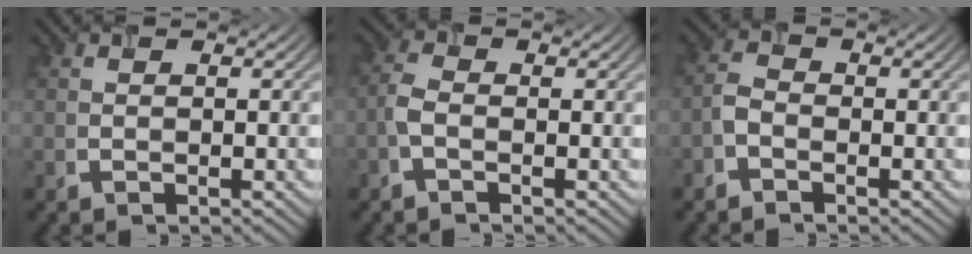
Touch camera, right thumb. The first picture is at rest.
{"total": 2.2, "force": [-0.9, 1.0, 1.7], "torque": [-0.045, 0.003, -0.028]}
{"total": 2.1, "force": [-1.3, 1.2, 1.1], "torque": [-0.025, 0.005, -0.036]}